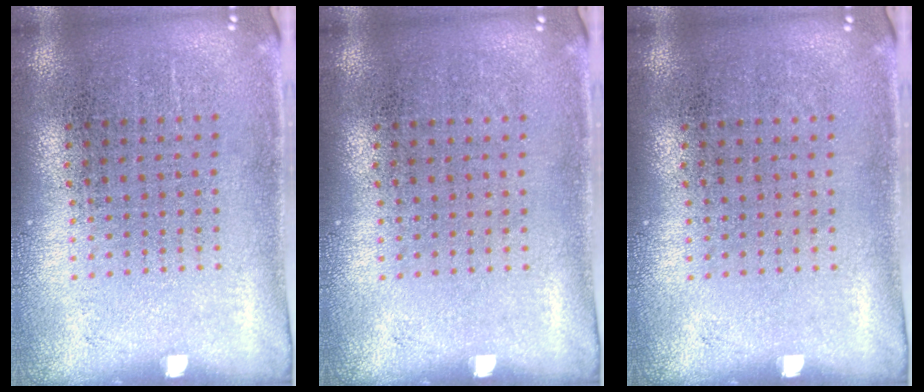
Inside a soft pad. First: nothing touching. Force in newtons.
{"total": 0.0}
{"total": 0.0}